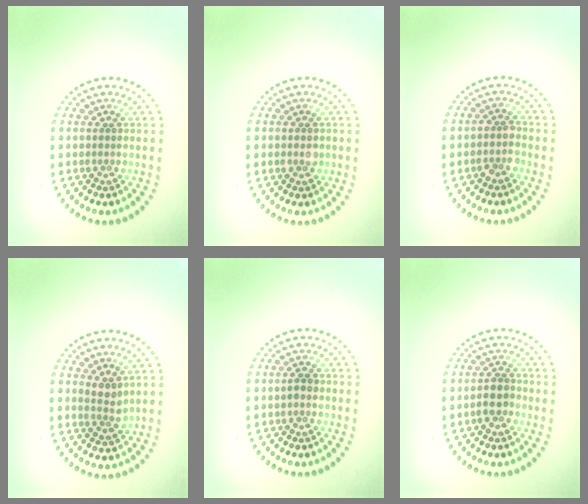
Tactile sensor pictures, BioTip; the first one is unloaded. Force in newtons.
{"total": 1.4, "press": 1.4, "slide": 0.0}
{"total": 1.6, "press": 1.5, "slide": 0.7}
{"total": 1.8, "press": 1.5, "slide": 1.0}
{"total": 0.9, "press": 0.9, "slide": 0.2}
{"total": 1.8, "press": 1.6, "slide": 0.9}